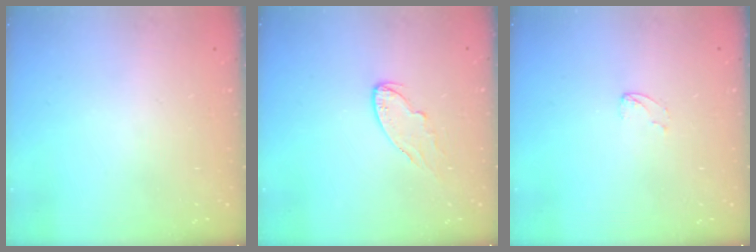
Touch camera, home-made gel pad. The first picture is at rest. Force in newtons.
{"total": 6.1, "press": 6.1, "slide": 0.6}
{"total": 2.4, "press": 2.4, "slide": 0.2}